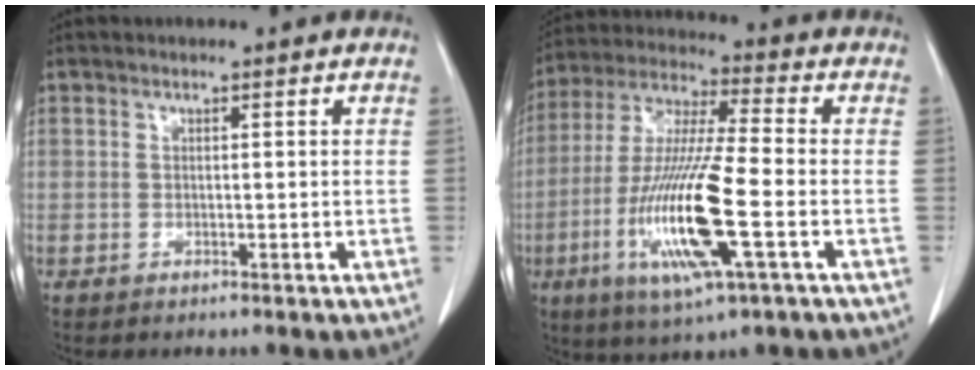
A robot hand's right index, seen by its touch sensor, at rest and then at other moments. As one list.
[{"total": 16.6, "force": [-4.7, 1.1, 15.9], "torque": [-0.330, -0.020, -0.088]}]